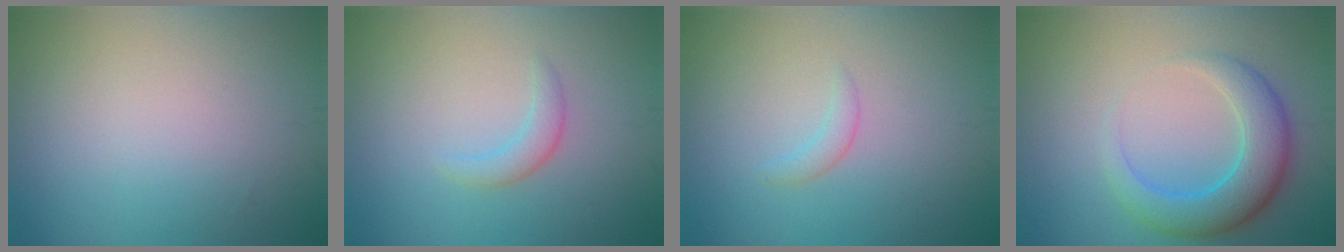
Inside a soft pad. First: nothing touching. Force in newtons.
{"total": 1.5, "press": 1.5, "slide": 0.1}
{"total": 1.1, "press": 1.1, "slide": 0.1}
{"total": 5.0, "press": 5.0, "slide": 0.2}